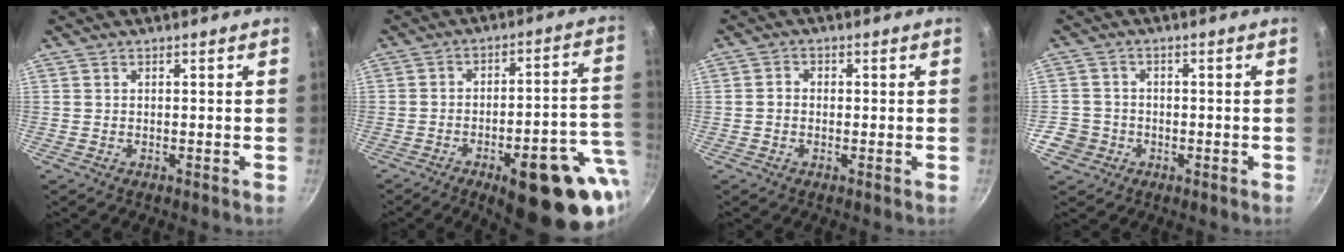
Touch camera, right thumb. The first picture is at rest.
{"total": 22.7, "force": [-8.3, 7.8, 19.6], "torque": [-0.206, 0.021, -0.107]}
{"total": 1.9, "force": [-0.2, 1.6, 1.0], "torque": [-0.017, 0.008, -0.008]}
{"total": 6.1, "force": [-2.1, 5.5, 1.5], "torque": [-0.017, 0.026, -0.036]}